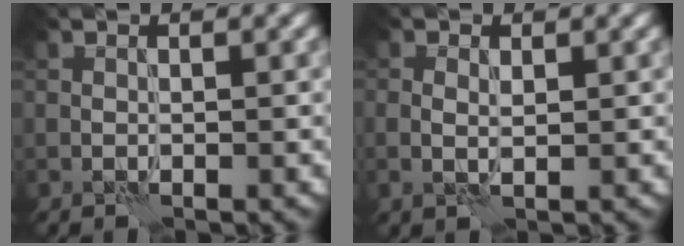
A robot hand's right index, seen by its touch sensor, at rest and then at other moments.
{"total": 1.2, "force": [0.4, 0.6, 1.0], "torque": [-0.023, 0.000, 0.005]}